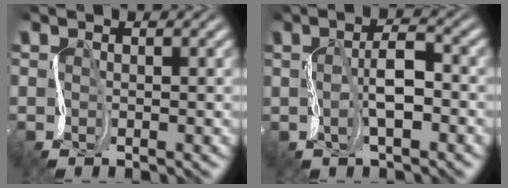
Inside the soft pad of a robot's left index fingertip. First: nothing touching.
{"total": 1.9, "force": [0.8, 0.2, 1.7], "torque": [-0.040, 0.016, 0.006]}